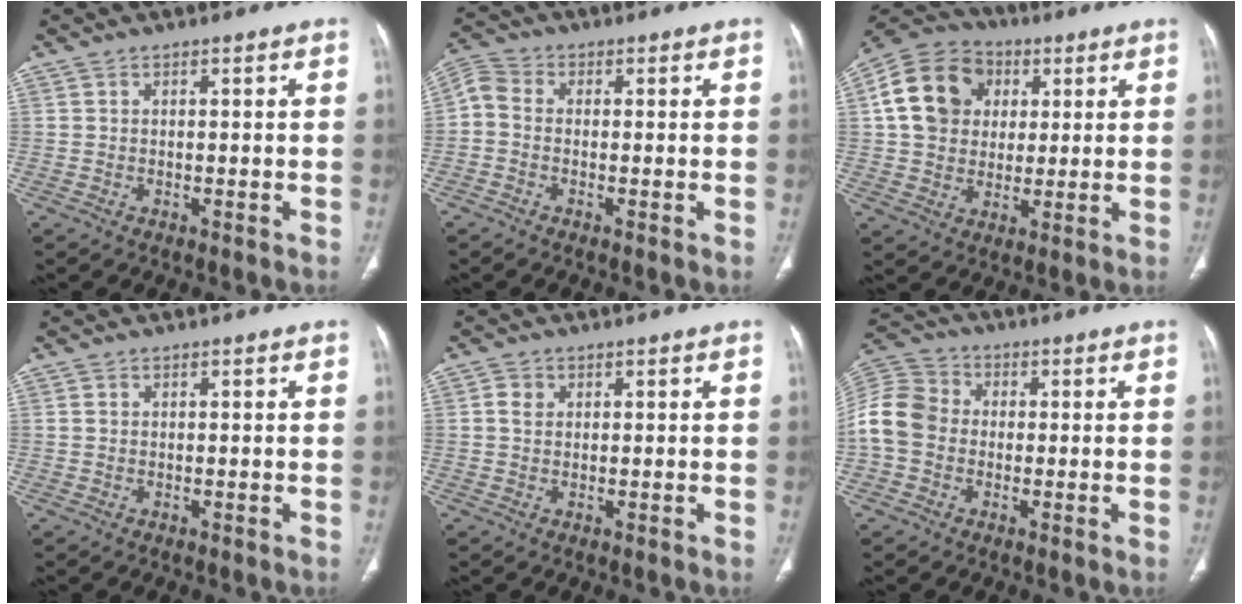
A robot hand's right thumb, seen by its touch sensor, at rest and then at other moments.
{"total": 4.3, "force": [-0.7, 3.1, 2.8], "torque": [-0.061, 0.014, -0.027]}
{"total": 15.1, "force": [3.4, 12.5, 7.8], "torque": [-0.126, 0.011, 0.053]}
{"total": 0.7, "force": [0.2, 0.6, 0.3], "torque": [-0.003, 0.001, 0.004]}
{"total": 2.1, "force": [0.5, 1.8, 1.0], "torque": [-0.011, 0.002, 0.009]}
{"total": 10.4, "force": [-1.0, 8.7, 5.7], "torque": [-0.113, 0.032, -0.030]}